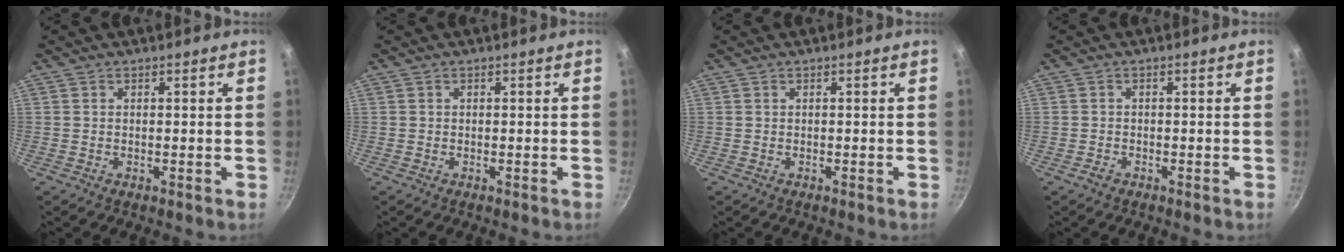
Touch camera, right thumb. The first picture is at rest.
{"total": 0.0}
{"total": 0.0}
{"total": 1.2, "force": [-0.9, 0.8, 0.4], "torque": [-0.009, 0.009, -0.017]}